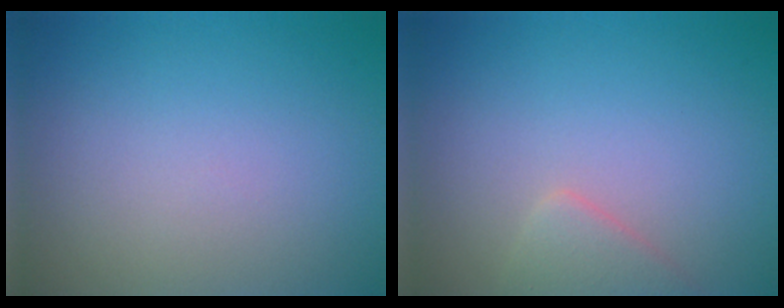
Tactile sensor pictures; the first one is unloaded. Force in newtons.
{"total": 2.1, "press": 2.1, "slide": 0.2}